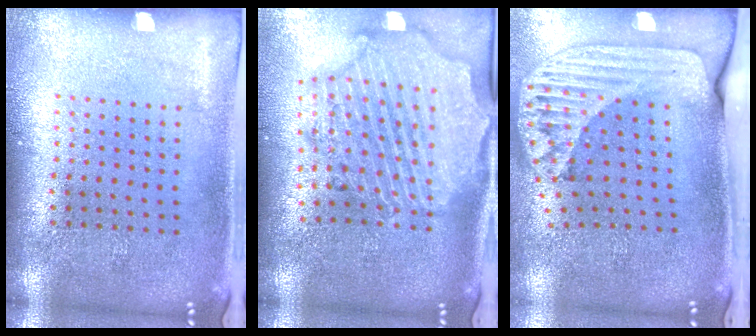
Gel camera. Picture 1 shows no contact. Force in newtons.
{"total": 3.2, "press": 2.8, "slide": 1.6}
{"total": 2.4, "press": 1.7, "slide": 1.7}